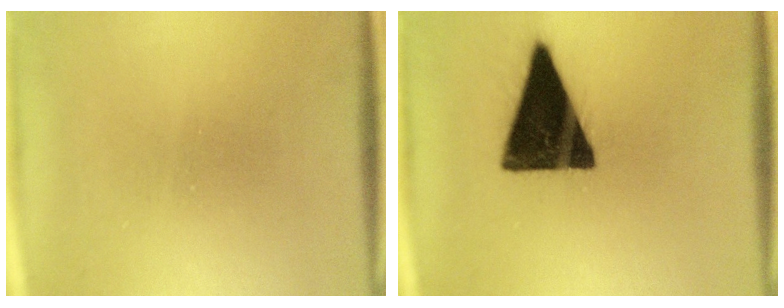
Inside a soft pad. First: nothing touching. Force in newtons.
{"total": 16.6}